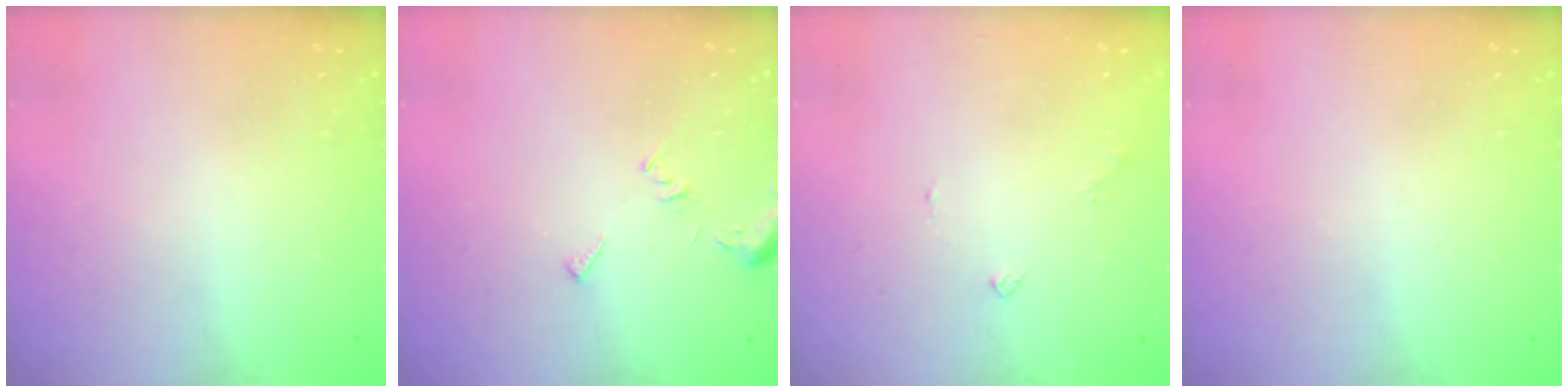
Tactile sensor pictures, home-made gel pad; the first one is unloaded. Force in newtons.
{"total": 5.8, "press": 5.8, "slide": 0.5}
{"total": 3.5, "press": 3.5, "slide": 0.5}
{"total": 0.0}